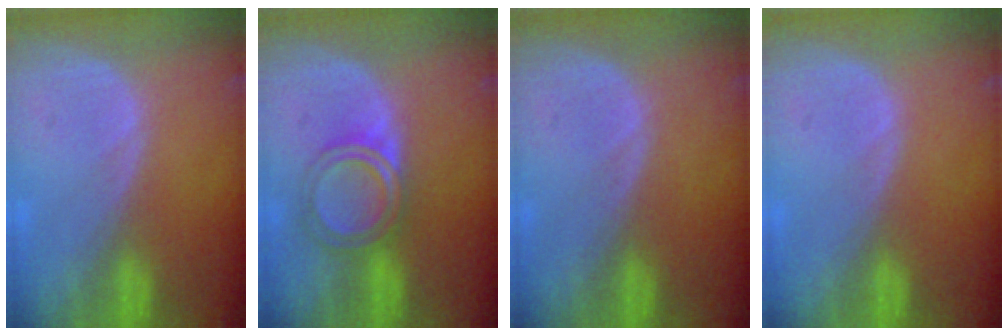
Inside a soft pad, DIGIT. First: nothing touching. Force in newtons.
{"total": 4.7, "press": 4.7, "slide": 0.2}
{"total": 0.0}
{"total": 0.0}